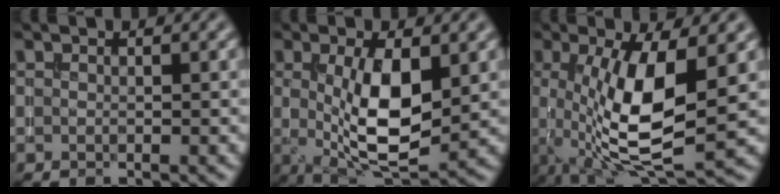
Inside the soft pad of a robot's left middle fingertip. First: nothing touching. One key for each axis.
{"total": 7.6, "fx": 0.3, "fy": 2.8, "fz": 7.1, "tx": -0.133, "ty": -0.010, "tz": 0.013}
{"total": 9.3, "fx": 0.2, "fy": 3.0, "fz": 8.8, "tx": -0.163, "ty": -0.012, "tz": 0.010}